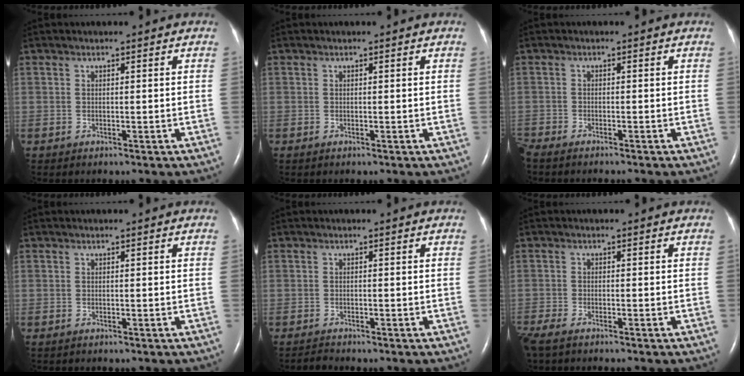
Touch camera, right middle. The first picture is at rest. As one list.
[{"total": 0.0}, {"total": 3.5, "force": [-3.3, 0.2, 1.2], "torque": [-0.019, -0.008, -0.052]}, {"total": 0.0}, {"total": 0.9, "force": [-0.9, -0.1, -0.1], "torque": [-0.003, -0.006, -0.015]}, {"total": 4.8, "force": [-4.0, 0.8, 2.5], "torque": [-0.051, -0.013, -0.071]}]